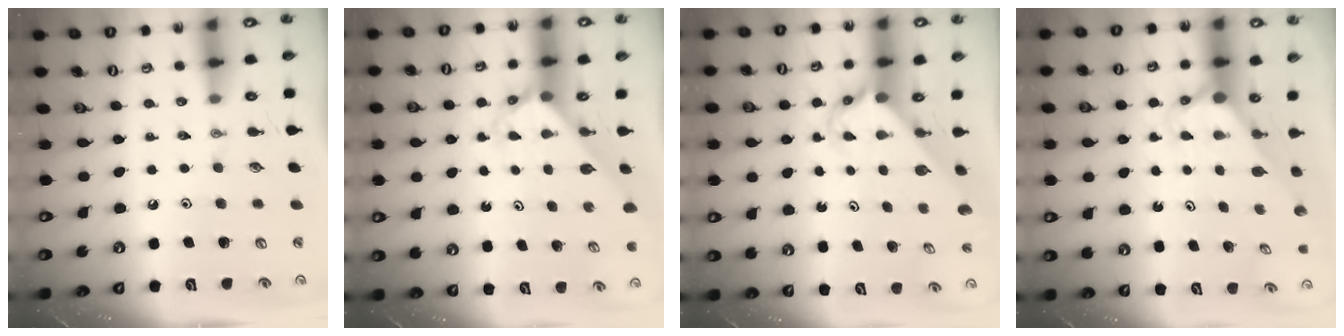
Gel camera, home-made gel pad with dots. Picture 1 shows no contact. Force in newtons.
{"total": 2.7, "press": 2.7, "slide": 0.2}
{"total": 2.7, "press": 2.7, "slide": 0.2}
{"total": 2.8, "press": 2.8, "slide": 0.0}